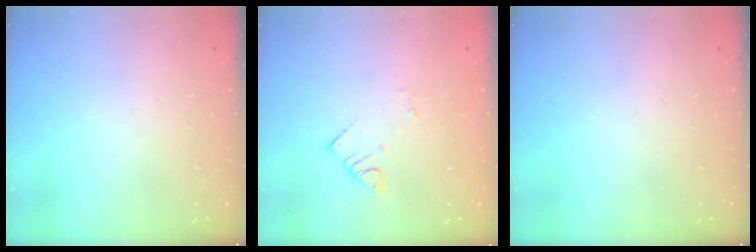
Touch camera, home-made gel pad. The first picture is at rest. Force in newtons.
{"total": 2.7, "press": 2.7, "slide": 0.4}
{"total": 0.0}